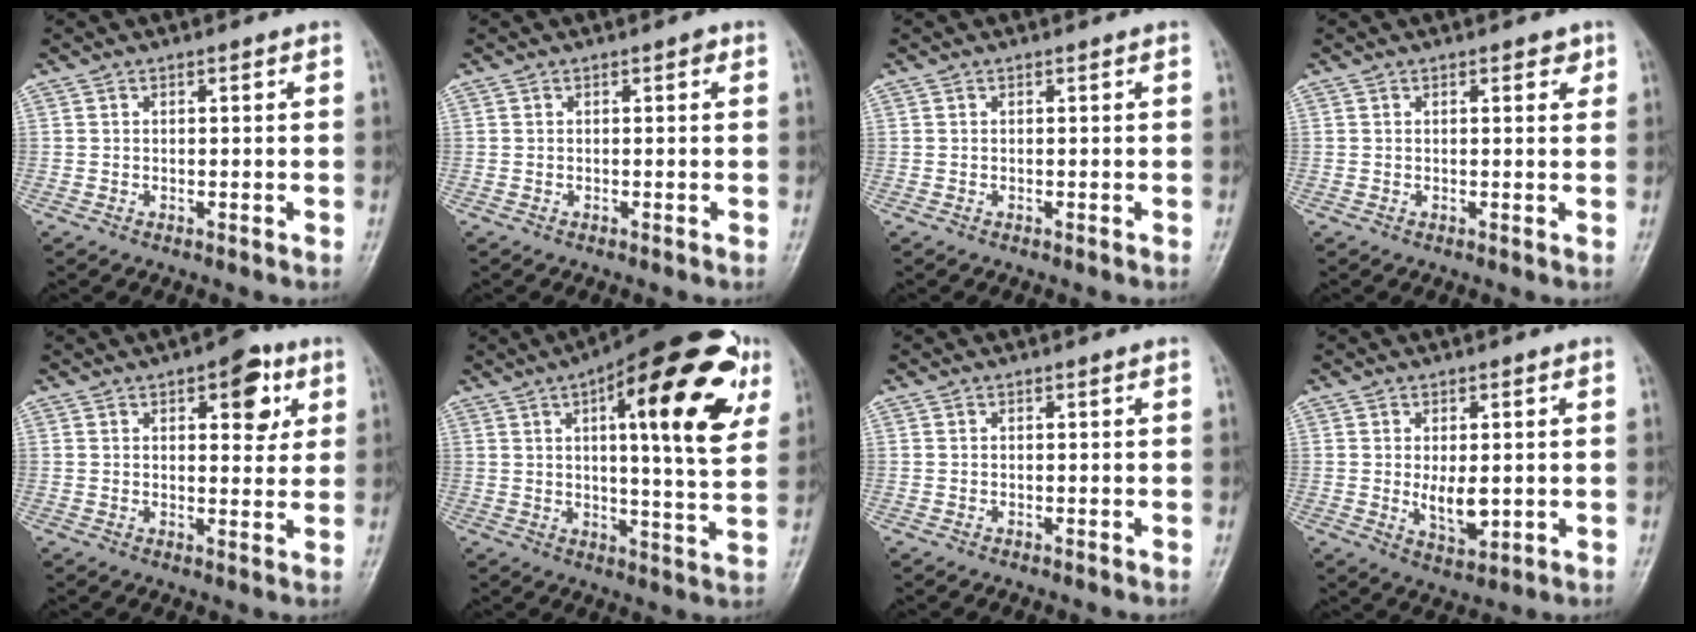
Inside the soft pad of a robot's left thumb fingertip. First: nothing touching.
{"total": 0.7, "force": [0.2, 0.4, 0.6], "torque": [-0.002, 0.002, -0.001]}
{"total": 0.0}
{"total": 2.0, "force": [1.0, 1.0, 1.4], "torque": [-0.009, -0.003, 0.011]}
{"total": 8.1, "force": [3.5, 4.0, 6.1], "torque": [-0.045, -0.009, 0.038]}
{"total": 24.1, "force": [9.3, 7.3, 21.1], "torque": [-0.270, -0.007, 0.122]}
{"total": 0.0}
{"total": 6.9, "force": [0.0, 3.5, 6.0], "torque": [-0.083, -0.015, 0.011]}